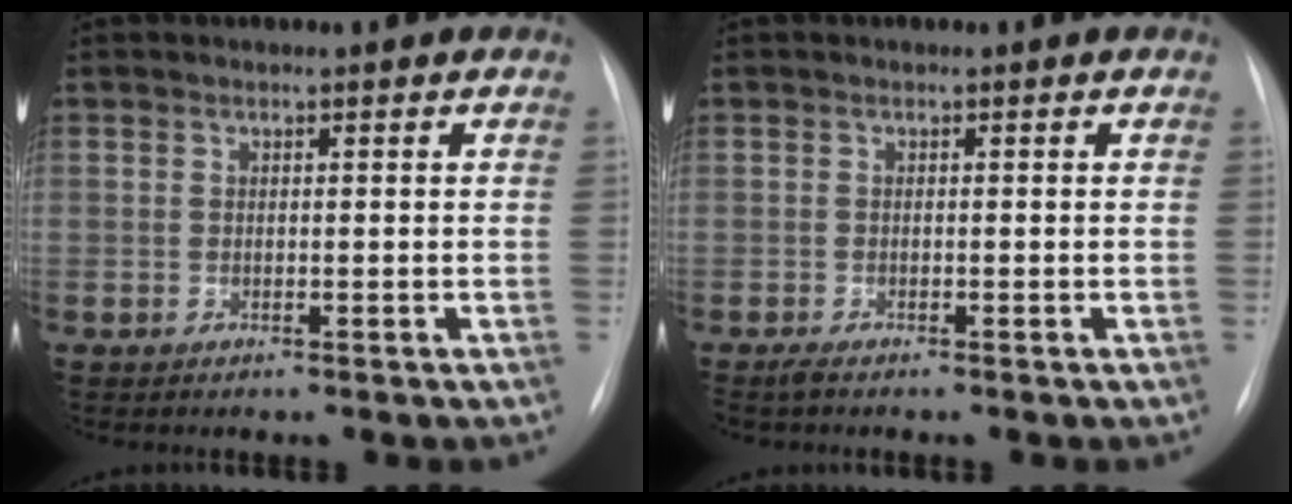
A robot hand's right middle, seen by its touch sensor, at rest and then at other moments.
{"total": 0.9, "force": [-0.7, 0.0, 0.6], "torque": [-0.016, -0.004, -0.014]}